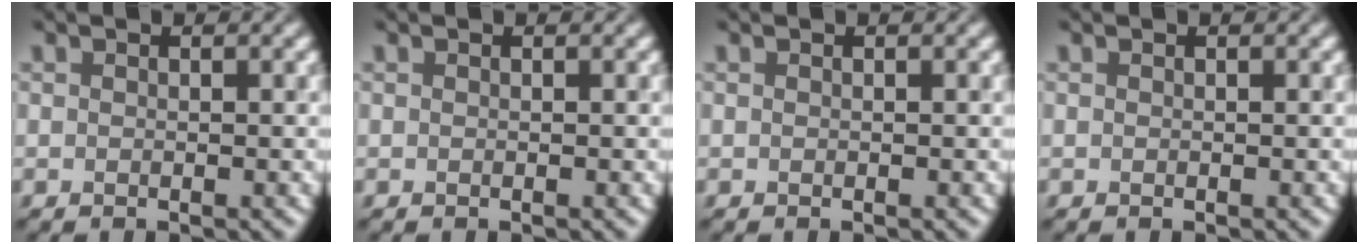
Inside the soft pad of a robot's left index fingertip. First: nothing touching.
{"total": 0.0}
{"total": 0.0}
{"total": 0.0}